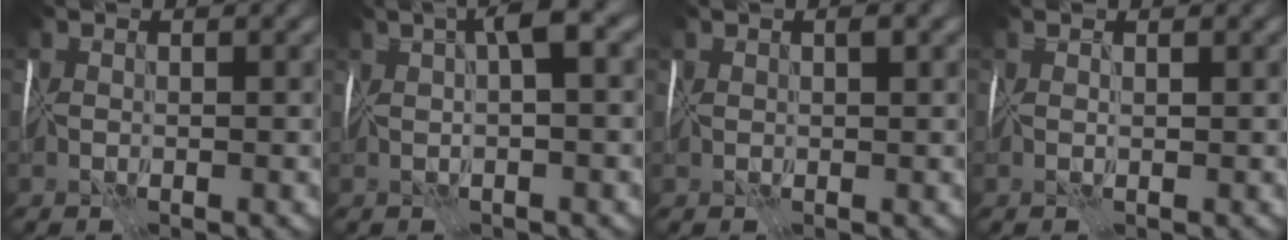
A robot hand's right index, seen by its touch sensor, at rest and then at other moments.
{"total": 3.8, "force": [2.2, 0.1, 3.1], "torque": [-0.049, 0.024, 0.033]}
{"total": 1.4, "force": [1.0, 0.5, 0.8], "torque": [-0.011, 0.005, 0.021]}
{"total": 1.1, "force": [0.9, -0.6, -0.4], "torque": [0.012, 0.003, 0.019]}